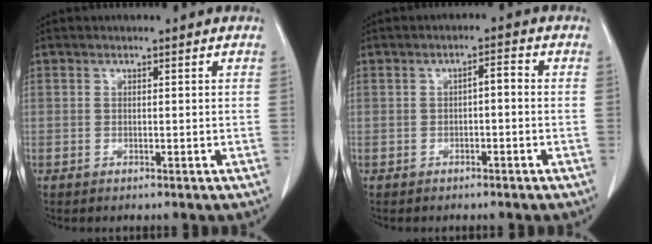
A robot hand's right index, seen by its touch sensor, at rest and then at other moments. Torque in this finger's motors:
{"motor_torque": [0.32, -0.27, 0.05, 0.04]}